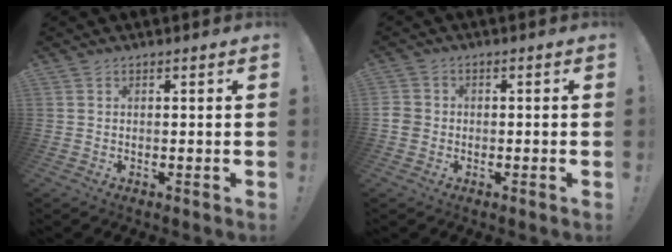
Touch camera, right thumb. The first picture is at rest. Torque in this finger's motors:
{"motor_torque": [0.25, 0.06, -0.03, 0.08, 0.00]}